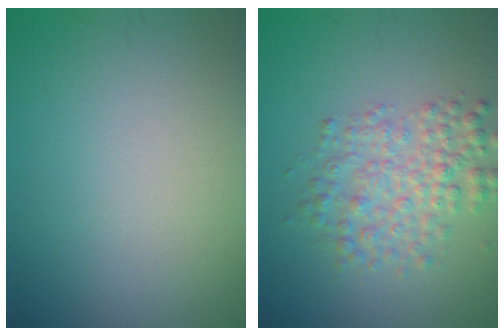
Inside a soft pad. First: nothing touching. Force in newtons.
{"total": 3.9, "press": 3.9, "slide": 0.0}